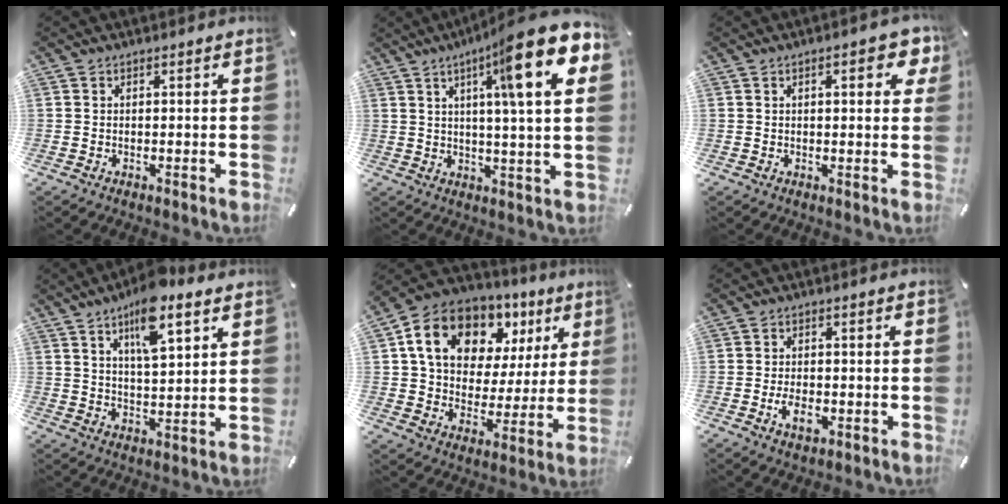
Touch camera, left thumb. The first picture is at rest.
{"total": 17.7, "force": [8.2, 1.0, 15.6], "torque": [-0.243, -0.044, 0.108]}
{"total": 4.8, "force": [1.9, 2.5, 3.6], "torque": [-0.044, 0.000, 0.026]}
{"total": 12.1, "force": [7.8, 4.1, 8.3], "torque": [-0.129, -0.030, 0.132]}
{"total": 16.6, "force": [8.7, 11.6, 8.0], "torque": [-0.139, -0.035, 0.158]}
{"total": 4.4, "force": [-1.5, 2.8, 3.1], "torque": [-0.064, -0.002, -0.031]}